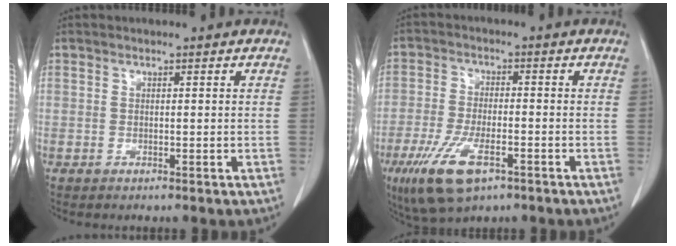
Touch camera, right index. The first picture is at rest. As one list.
[{"total": 9.8, "force": [-5.1, 3.8, 7.5], "torque": [-0.151, -0.015, -0.084]}]